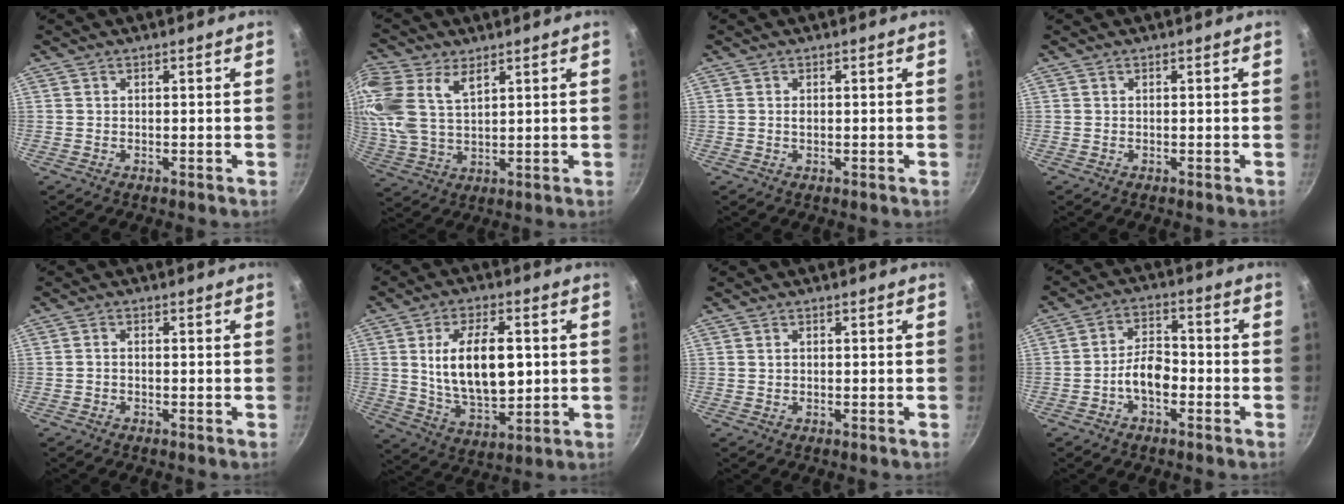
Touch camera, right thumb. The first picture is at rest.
{"total": 15.3, "force": [6.4, 8.9, 10.7], "torque": [-0.262, 0.000, 0.130]}
{"total": 0.6, "force": [0.1, 0.4, 0.5], "torque": [-0.007, 0.000, 0.003]}
{"total": 0.0}
{"total": 1.0, "force": [-0.4, 0.6, 0.6], "torque": [-0.007, 0.003, -0.009]}
{"total": 15.0, "force": [2.0, 7.9, 12.6], "torque": [-0.195, -0.009, 0.045]}
{"total": 0.8, "force": [0.2, 0.6, 0.5], "torque": [-0.006, 0.001, 0.004]}
{"total": 7.2, "force": [-2.4, 4.1, 5.3], "torque": [-0.082, 0.030, -0.050]}